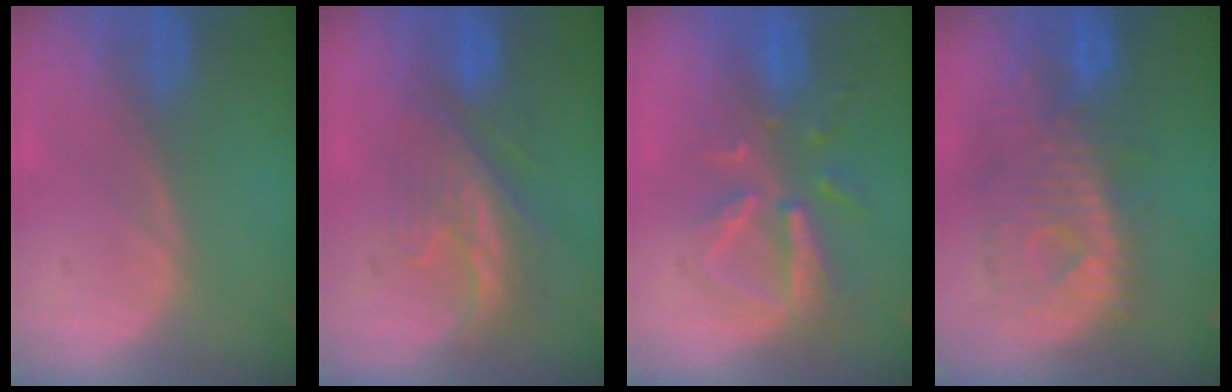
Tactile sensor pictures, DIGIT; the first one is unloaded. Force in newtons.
{"total": 8.3, "press": 7.3, "slide": 3.8}
{"total": 8.1, "press": 7.4, "slide": 3.4}
{"total": 10.8, "press": 9.7, "slide": 4.8}